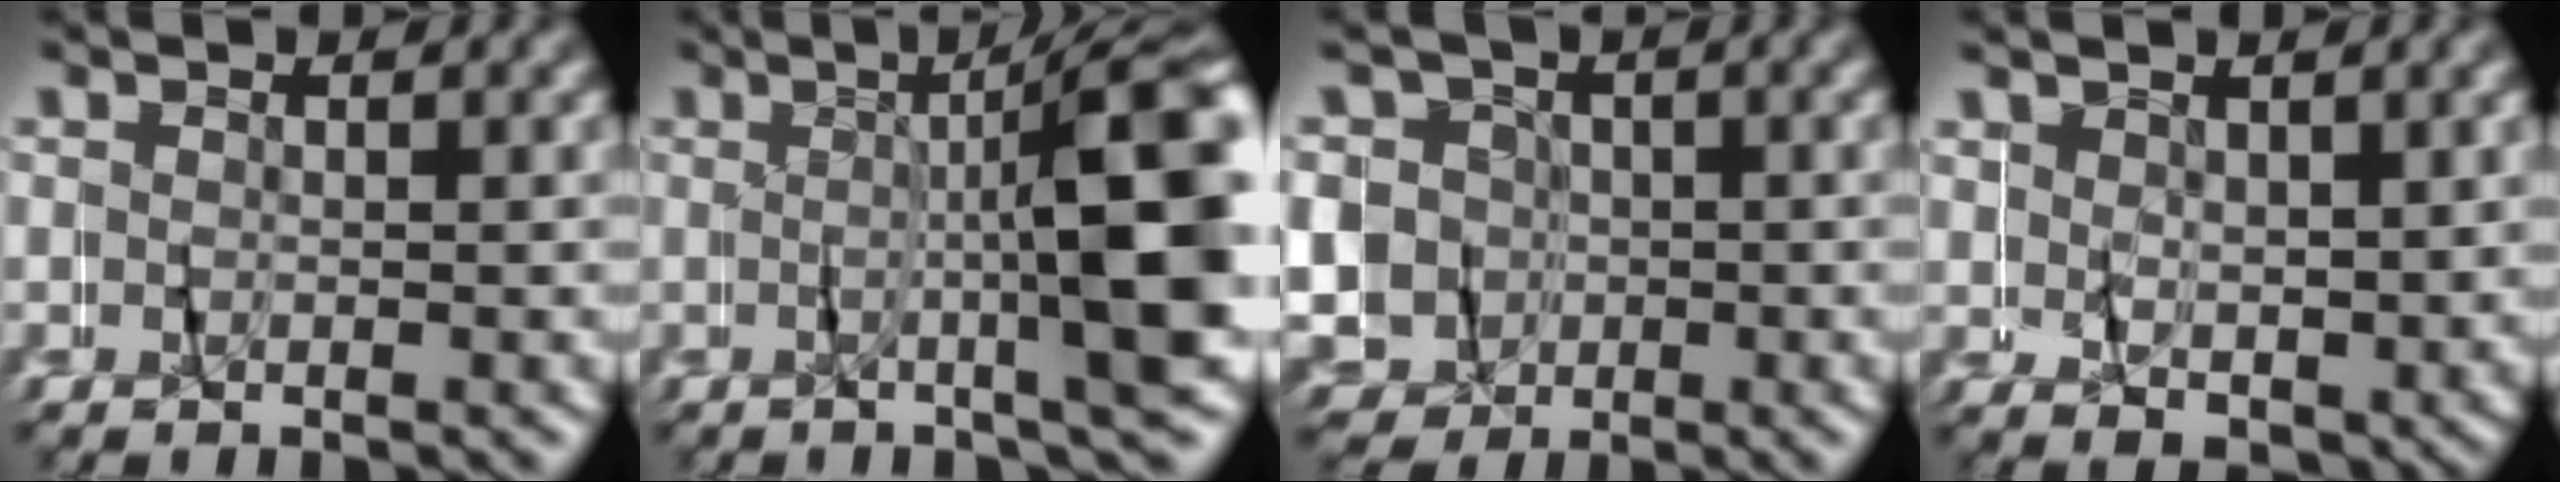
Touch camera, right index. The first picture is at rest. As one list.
[{"total": 11.2, "force": [-0.9, 1.8, 11.1], "torque": [-0.122, 0.020, -0.013]}, {"total": 9.7, "force": [0.7, 9.2, 3.0], "torque": [-0.079, -0.017, 0.011]}, {"total": 2.7, "force": [1.3, 1.7, 1.7], "torque": [-0.023, -0.008, 0.030]}]